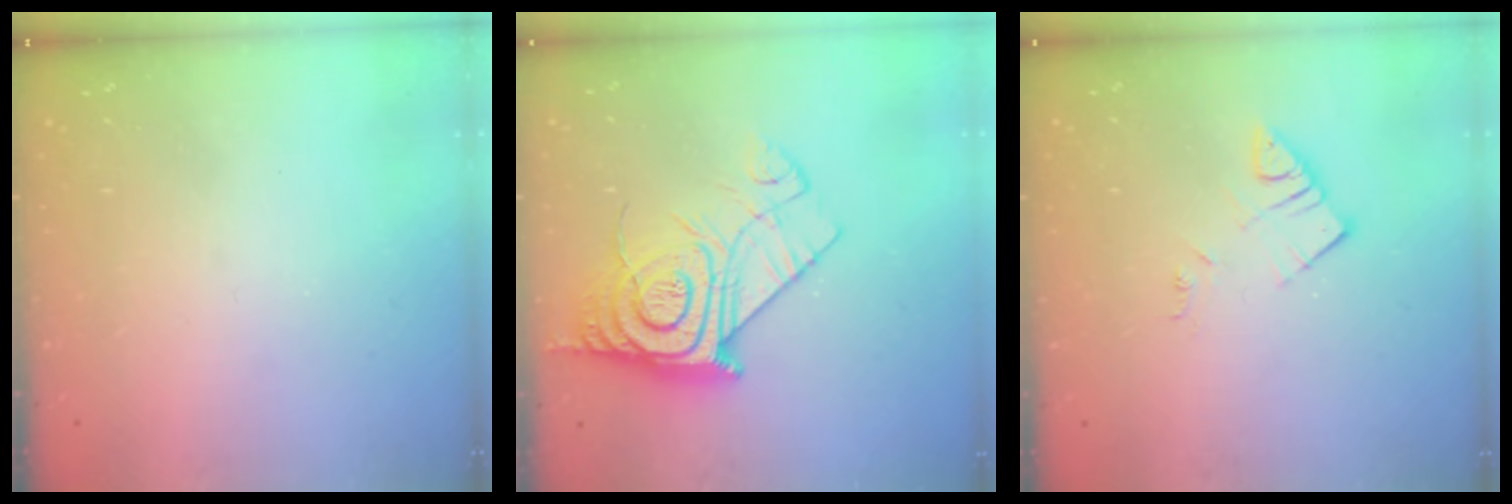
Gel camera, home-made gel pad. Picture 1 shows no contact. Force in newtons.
{"total": 16.1, "press": 16.1, "slide": 1.1}
{"total": 4.4, "press": 4.4, "slide": 0.2}